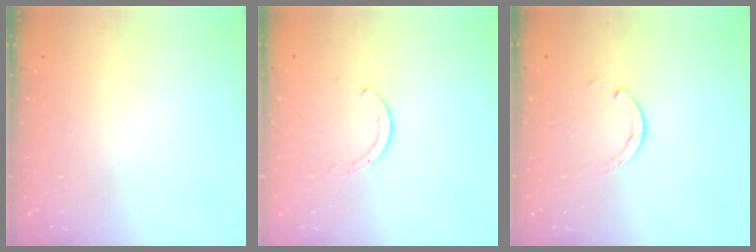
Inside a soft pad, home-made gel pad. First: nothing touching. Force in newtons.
{"total": 2.0, "press": 1.9, "slide": 0.3}
{"total": 2.9, "press": 2.9, "slide": 0.4}